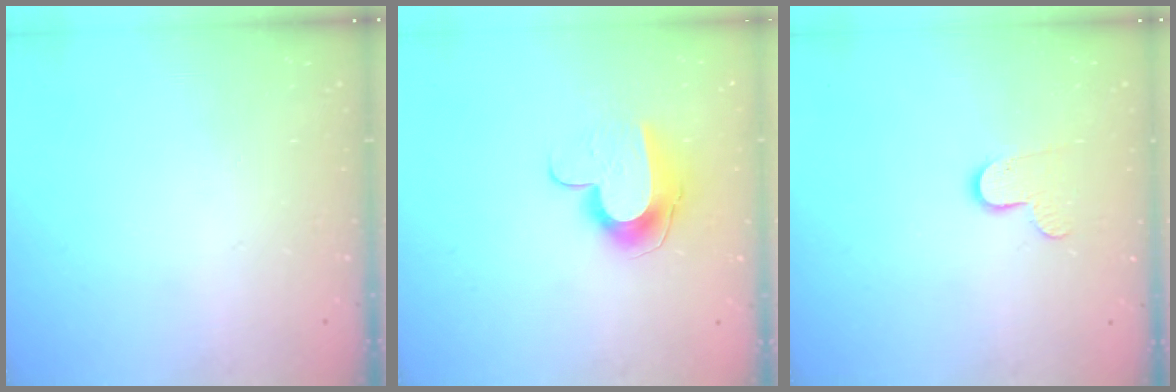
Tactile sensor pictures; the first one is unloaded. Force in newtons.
{"total": 10.4, "press": 10.4, "slide": 0.3}
{"total": 7.4, "press": 7.4, "slide": 0.3}